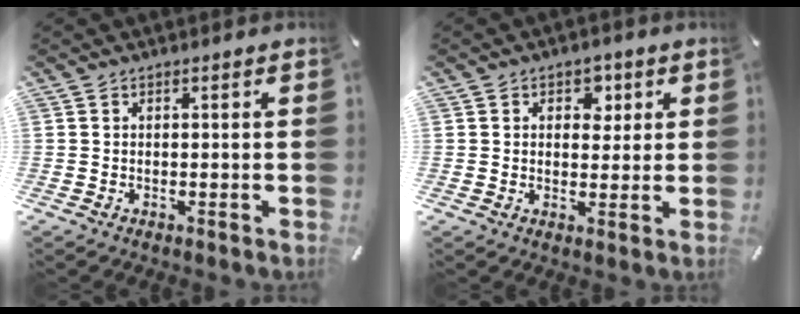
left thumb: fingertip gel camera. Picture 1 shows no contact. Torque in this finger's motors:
{"motor_torque": [0.22, -0.19, 0.06, 0.06, -0.04]}